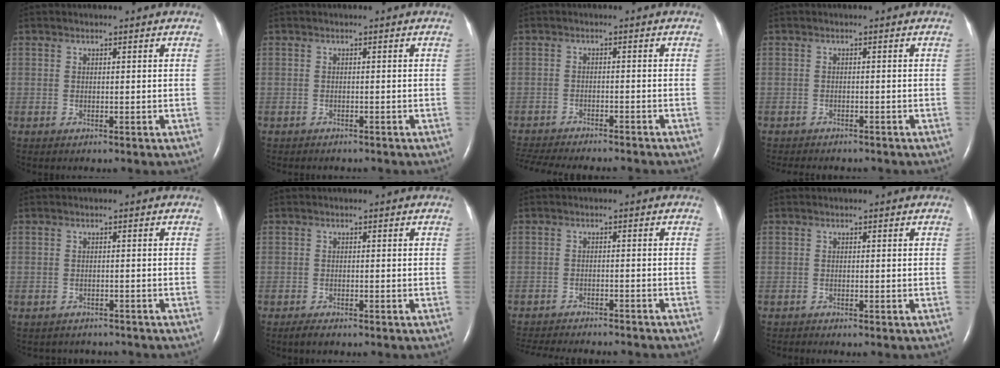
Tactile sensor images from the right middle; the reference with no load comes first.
{"total": 1.5, "force": [-1.3, 0.5, 0.4], "torque": [-0.015, -0.003, -0.014]}
{"total": 15.6, "force": [-14.0, 2.7, 6.5], "torque": [-0.140, -0.027, -0.189]}
{"total": 6.3, "force": [-5.4, 2.0, 2.4], "torque": [-0.031, -0.003, -0.065]}
{"total": 3.4, "force": [-3.0, 1.5, 0.2], "torque": [-0.009, 0.003, -0.035]}
{"total": 1.6, "force": [-1.2, 0.5, 1.0], "torque": [-0.026, -0.004, -0.017]}
{"total": 15.9, "force": [-14.2, 3.4, 6.3], "torque": [-0.137, -0.025, -0.182]}
{"total": 0.0}